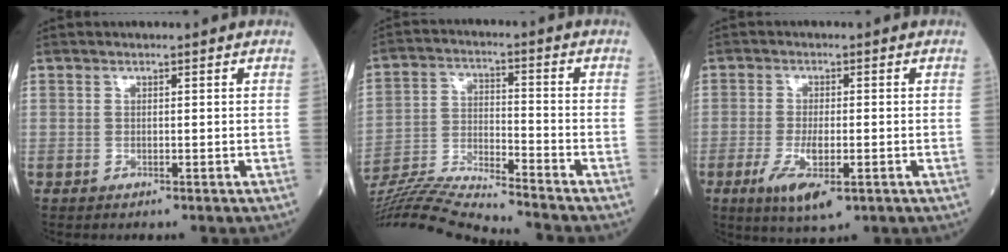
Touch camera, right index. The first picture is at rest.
{"total": 15.4, "force": [-14.8, -1.3, 4.1], "torque": [-0.073, 0.001, -0.261]}
{"total": 6.5, "force": [-2.7, 1.7, 5.6], "torque": [-0.111, -0.015, -0.040]}